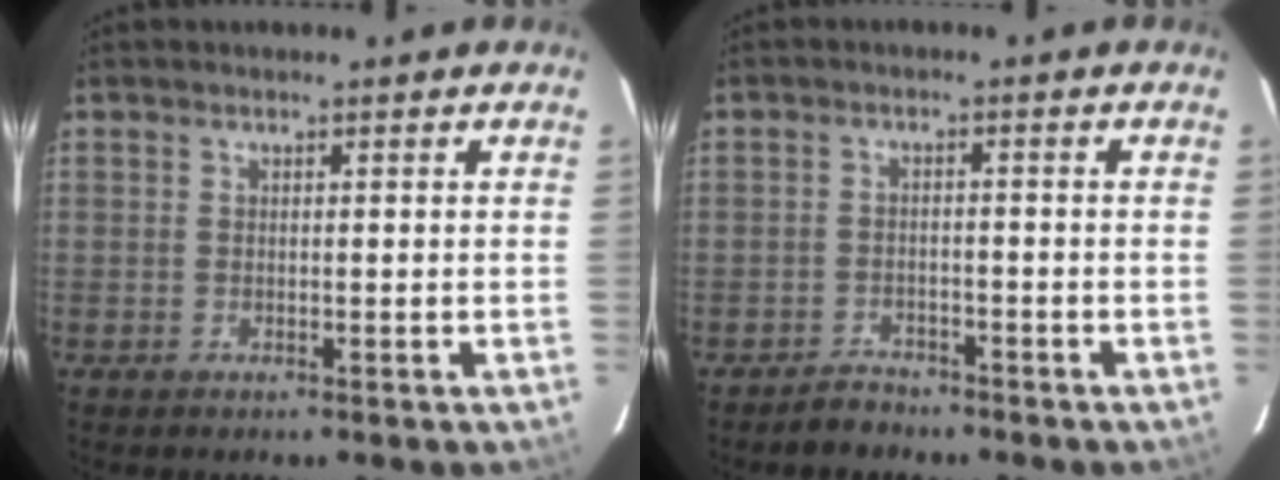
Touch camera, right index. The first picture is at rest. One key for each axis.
{"total": 3.4, "fx": -2.9, "fy": 1.8, "fz": 0.2, "tx": -0.011, "ty": 0.011, "tz": -0.044}